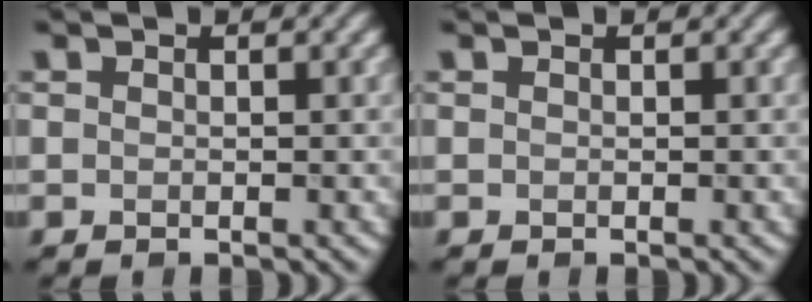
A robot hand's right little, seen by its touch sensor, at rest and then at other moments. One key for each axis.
{"total": 0.0}